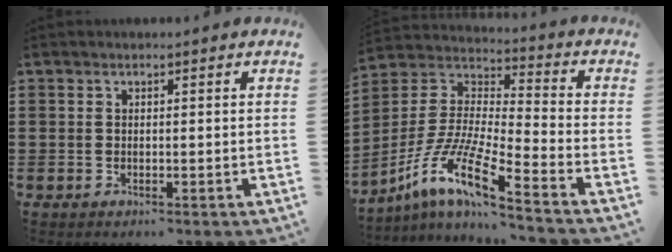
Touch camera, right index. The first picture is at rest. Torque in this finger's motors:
{"motor_torque": [0.11, 0.15, 0.66, 0.20]}